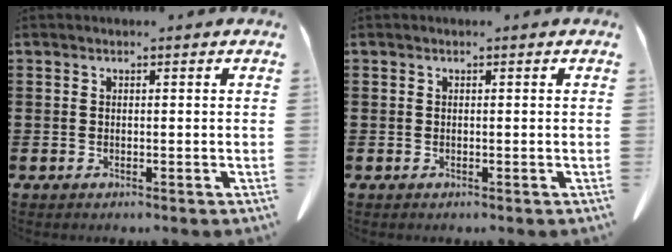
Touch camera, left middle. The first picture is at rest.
{"total": 0.0}